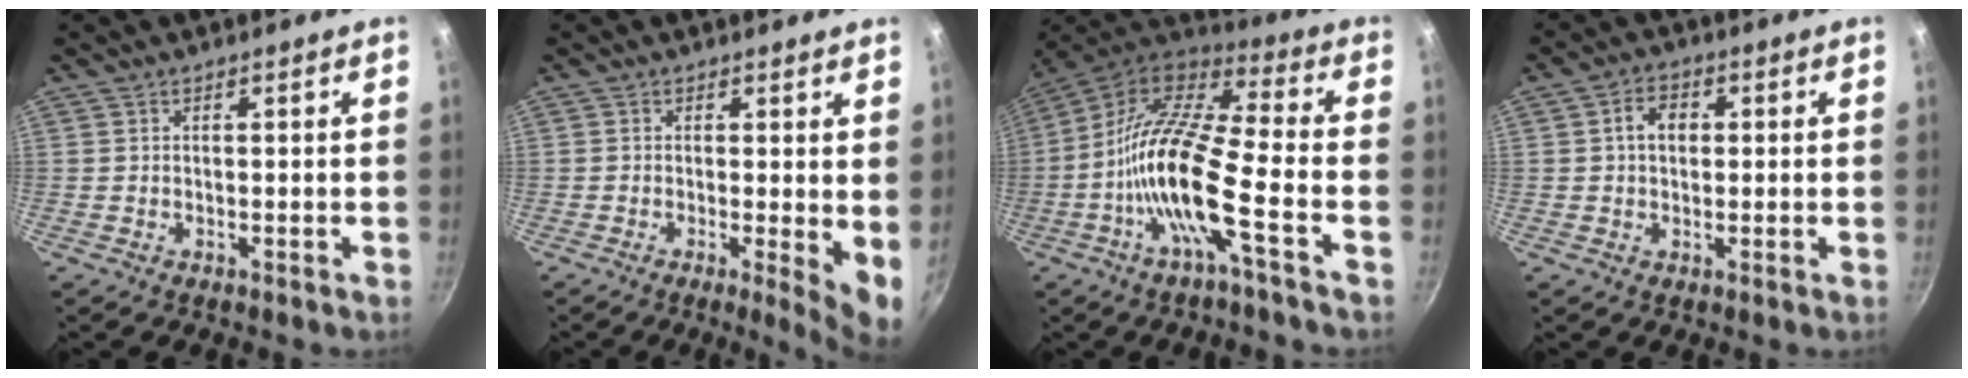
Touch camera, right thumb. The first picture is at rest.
{"total": 5.5, "force": [0.2, 1.4, 5.4], "torque": [-0.073, -0.018, 0.001]}
{"total": 17.6, "force": [-5.4, 4.0, 16.3], "torque": [-0.306, 0.044, -0.125]}
{"total": 4.8, "force": [0.7, 3.5, 3.2], "torque": [-0.035, 0.011, 0.004]}